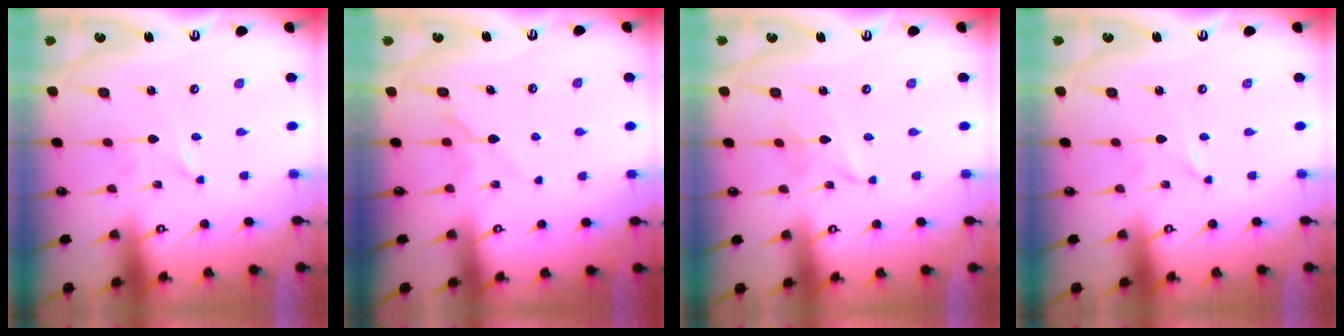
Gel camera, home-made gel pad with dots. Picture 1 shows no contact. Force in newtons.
{"total": 5.9, "press": 5.9, "slide": 0.4}
{"total": 3.2, "press": 3.2, "slide": 0.3}
{"total": 0.0}